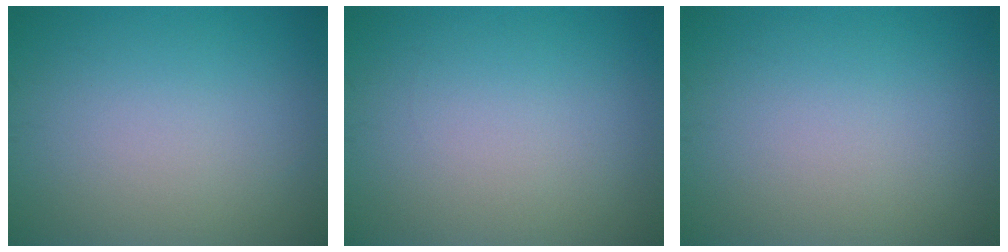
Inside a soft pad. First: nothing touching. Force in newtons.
{"total": 0.0}
{"total": 0.0}